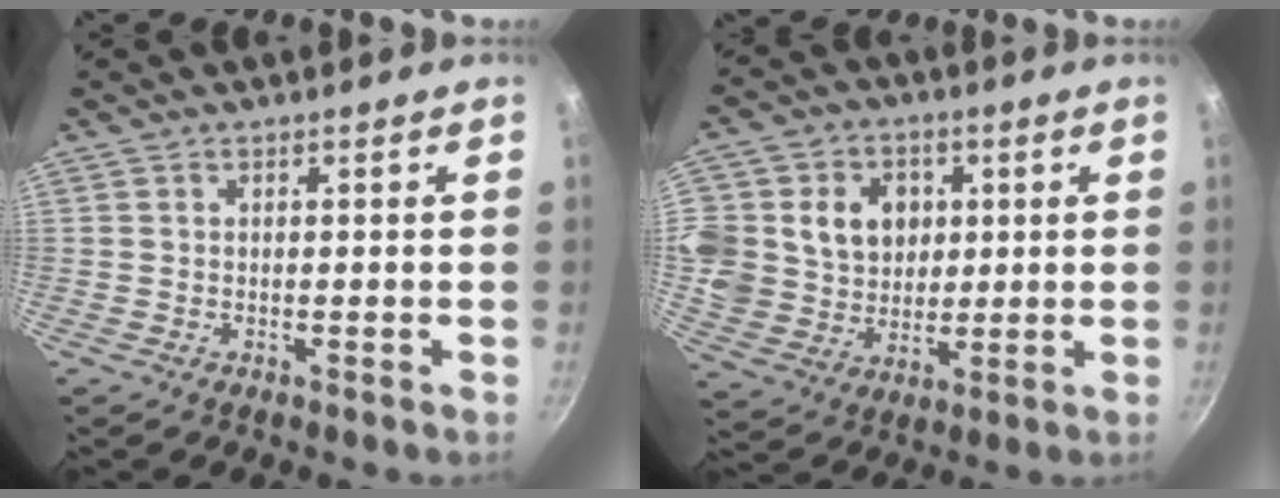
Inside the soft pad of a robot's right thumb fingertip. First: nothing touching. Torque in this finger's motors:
{"motor_torque": [0.11, 0.28, 0.13, -0.06, 0.13]}